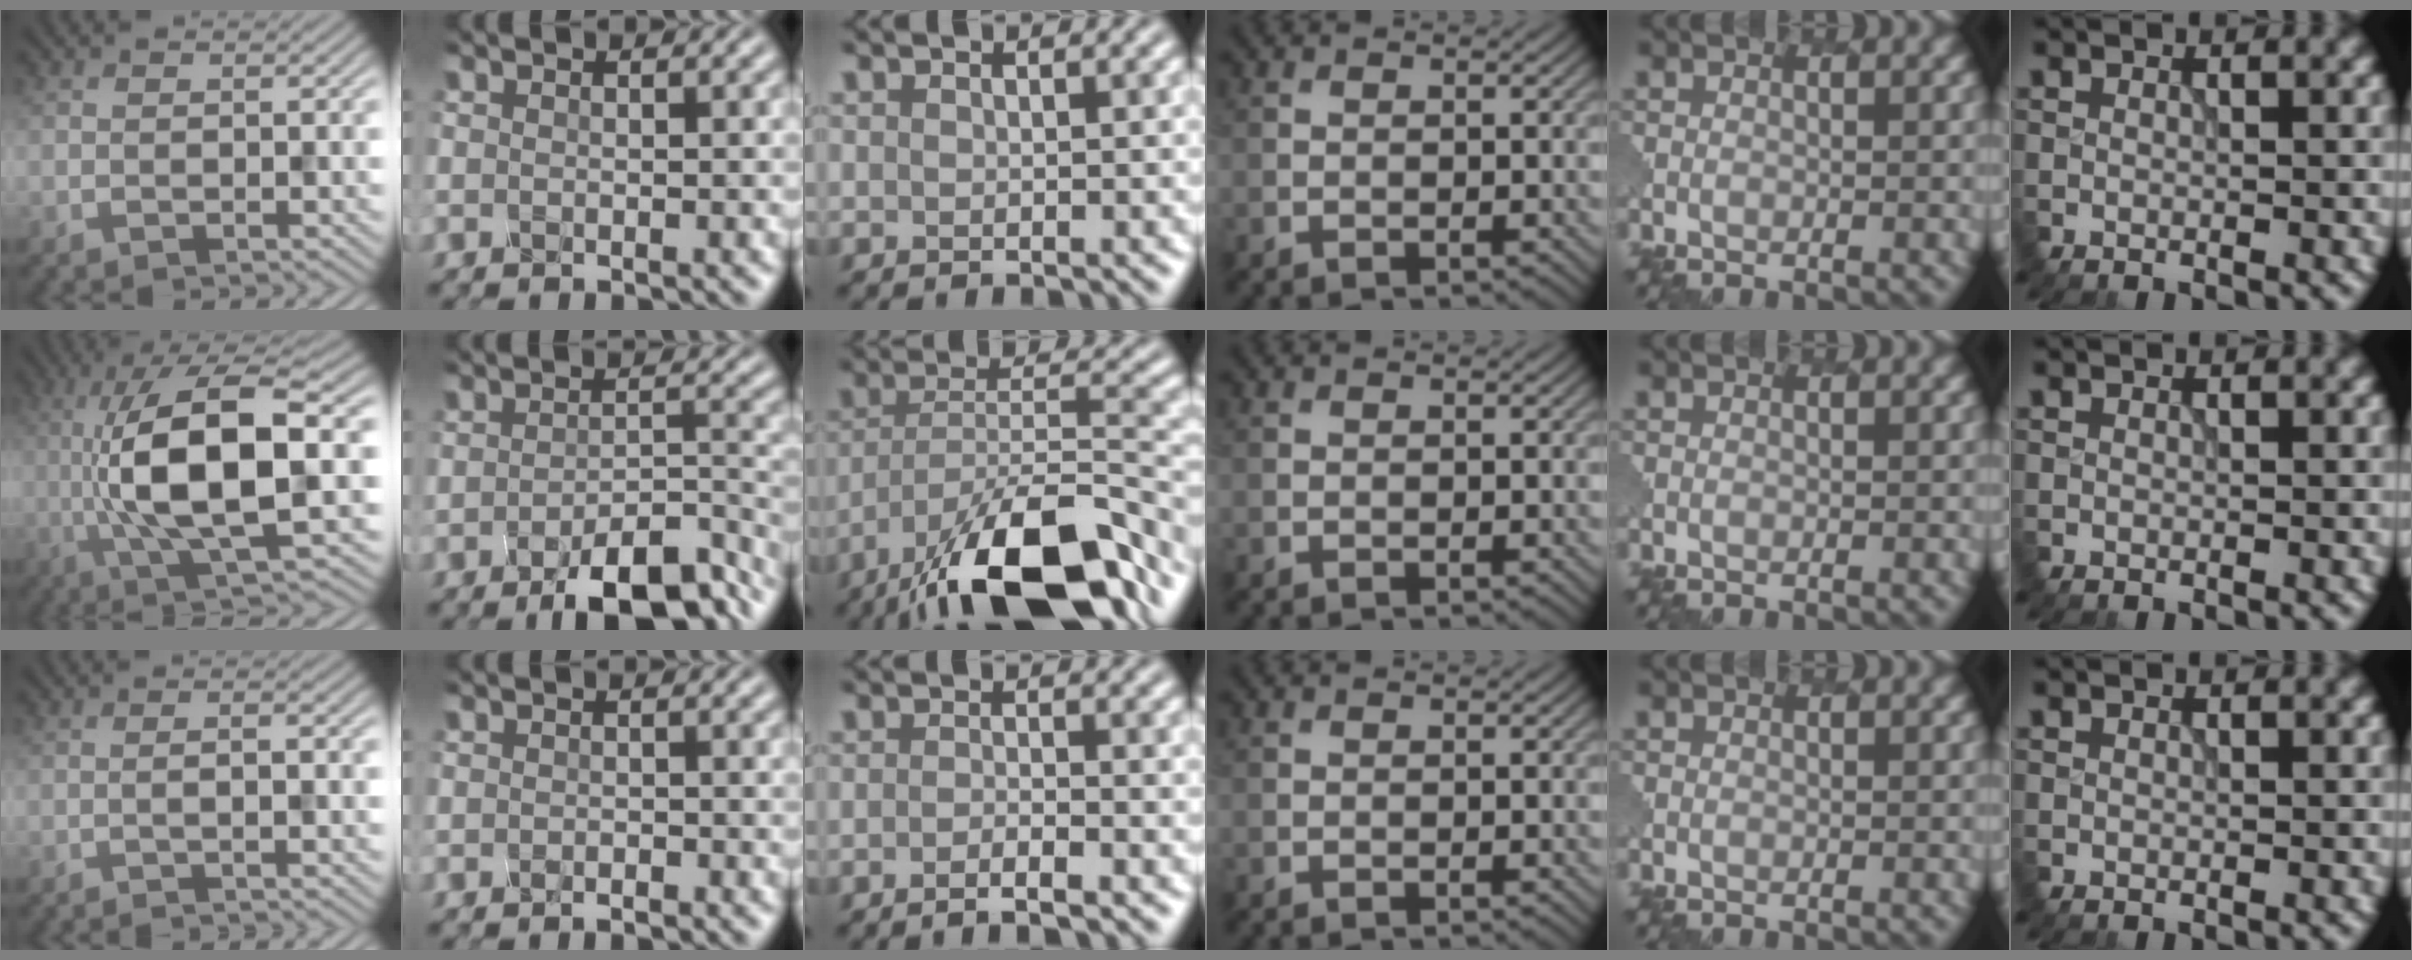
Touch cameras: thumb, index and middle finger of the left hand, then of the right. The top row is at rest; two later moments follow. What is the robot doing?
{"motion": "dispense", "object": "glue stick"}